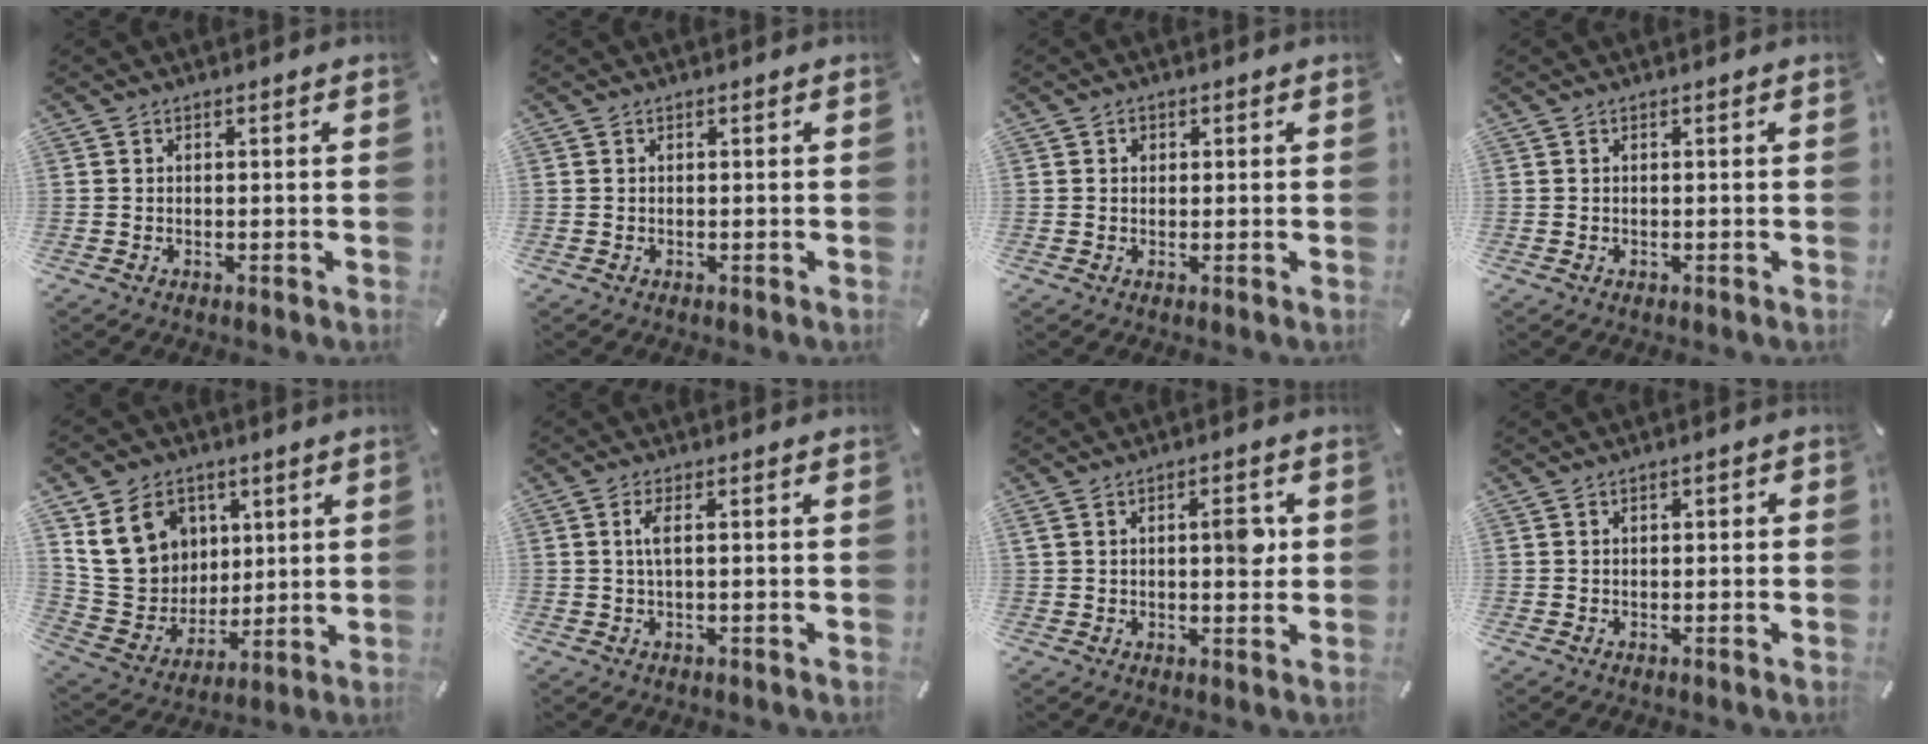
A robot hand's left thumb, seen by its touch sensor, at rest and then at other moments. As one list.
[{"total": 0.0}, {"total": 1.2, "force": [0.3, 1.1, 0.4], "torque": [-0.001, 0.002, 0.002]}, {"total": 0.0}, {"total": 16.2, "force": [5.8, 13.6, 6.5], "torque": [-0.130, -0.015, 0.120]}, {"total": 3.3, "force": [0.3, 0.5, 3.2], "torque": [-0.062, -0.002, 0.003]}, {"total": 6.3, "force": [1.4, 2.8, 5.5], "torque": [-0.077, -0.006, 0.015]}, {"total": 1.2, "force": [-0.2, 0.7, 1.0], "torque": [-0.016, 0.005, -0.005]}]